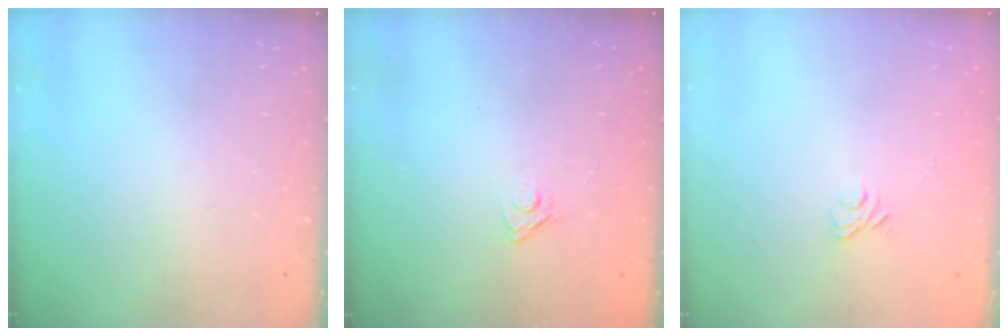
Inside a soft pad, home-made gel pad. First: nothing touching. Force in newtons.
{"total": 3.0, "press": 2.7, "slide": 1.4}
{"total": 2.9, "press": 2.6, "slide": 1.3}